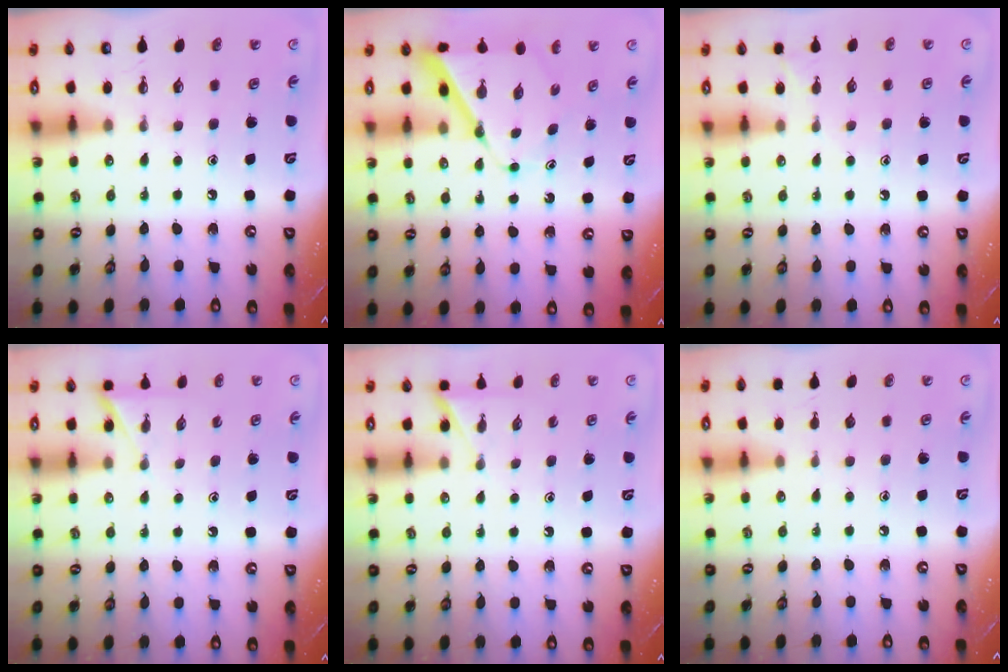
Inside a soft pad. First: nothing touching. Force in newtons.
{"total": 6.9, "press": 6.9, "slide": 0.7}
{"total": 4.6, "press": 4.6, "slide": 0.5}
{"total": 3.1, "press": 3.1, "slide": 0.4}
{"total": 3.1, "press": 3.1, "slide": 0.4}
{"total": 0.0}